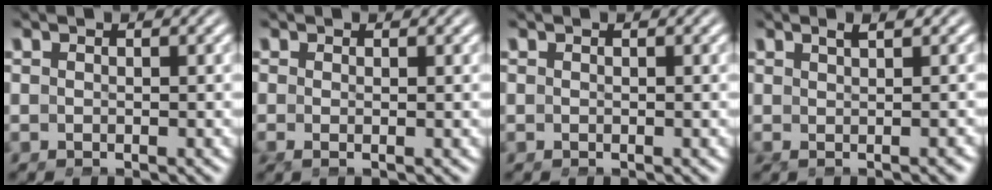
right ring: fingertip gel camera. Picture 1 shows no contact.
{"total": 0.9, "force": [-0.4, -0.6, 0.6], "torque": [-0.007, 0.005, -0.005]}
{"total": 0.0}
{"total": 2.2, "force": [-0.3, -0.8, 2.0], "torque": [-0.021, 0.012, 0.003]}